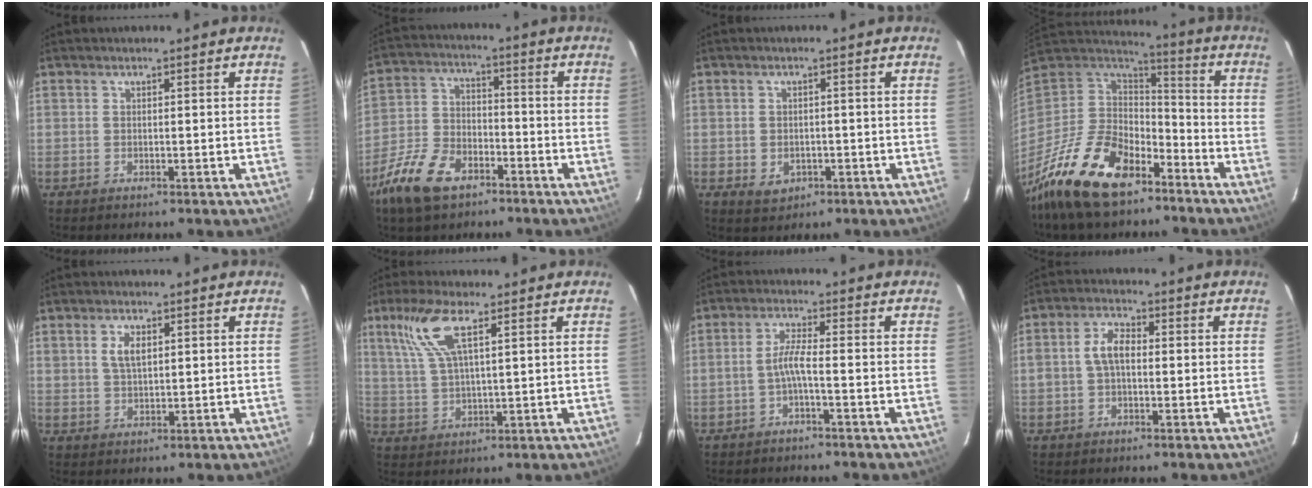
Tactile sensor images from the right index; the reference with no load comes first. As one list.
[{"total": 13.6, "force": [-8.7, 7.2, 7.6], "torque": [-0.183, -0.001, -0.164]}, {"total": 3.8, "force": [-1.2, 3.2, 1.6], "torque": [-0.035, 0.000, -0.006]}, {"total": 22.4, "force": [-14.7, 11.1, 12.8], "torque": [-0.276, -0.013, -0.254]}, {"total": 3.8, "force": [1.5, 2.0, 2.9], "torque": [-0.053, 0.003, 0.029]}, {"total": 9.2, "force": [4.6, 2.4, 7.6], "torque": [-0.166, 0.012, 0.097]}, {"total": 3.2, "force": [-1.5, -0.2, 2.8], "torque": [-0.063, 0.006, -0.029]}, {"total": 5.0, "force": [0.0, 2.9, 4.1], "torque": [-0.081, 0.014, 0.001]}]